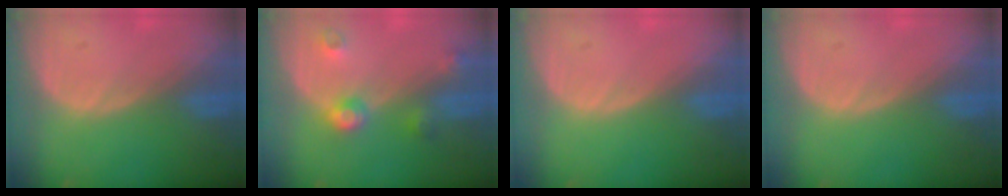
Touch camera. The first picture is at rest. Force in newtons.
{"total": 4.4, "press": 3.9, "slide": 2.1}
{"total": 0.0}
{"total": 0.0}